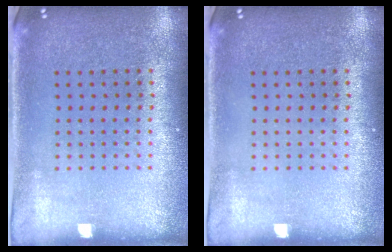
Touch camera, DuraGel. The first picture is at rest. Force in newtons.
{"total": 0.0}